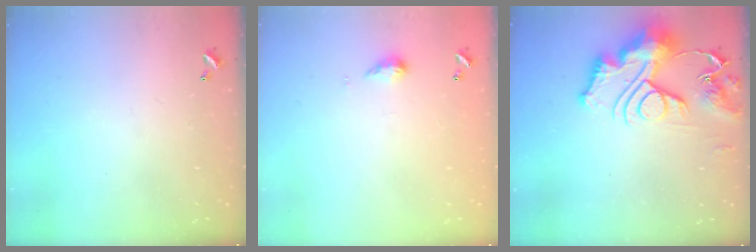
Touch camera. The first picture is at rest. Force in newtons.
{"total": 4.7, "press": 4.6, "slide": 0.4}
{"total": 15.3, "press": 15.2, "slide": 1.6}